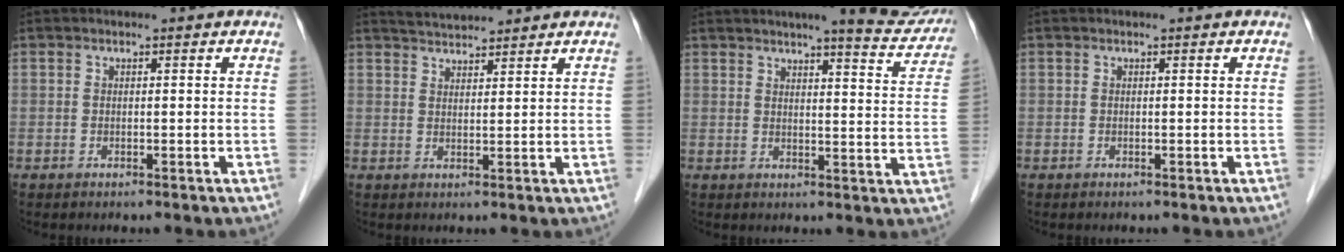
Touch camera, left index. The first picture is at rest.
{"total": 4.5, "force": [4.3, 0.6, 0.9], "torque": [-0.020, 0.028, 0.074]}
{"total": 11.4, "force": [10.1, 1.3, 5.0], "torque": [-0.046, -0.017, 0.103]}
{"total": 0.0}